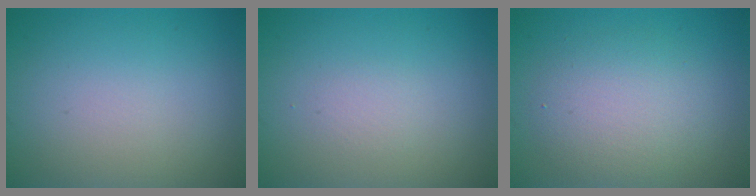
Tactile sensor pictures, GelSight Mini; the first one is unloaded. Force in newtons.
{"total": 0.8, "press": 0.8, "slide": 0.1}
{"total": 4.2, "press": 4.2, "slide": 0.2}